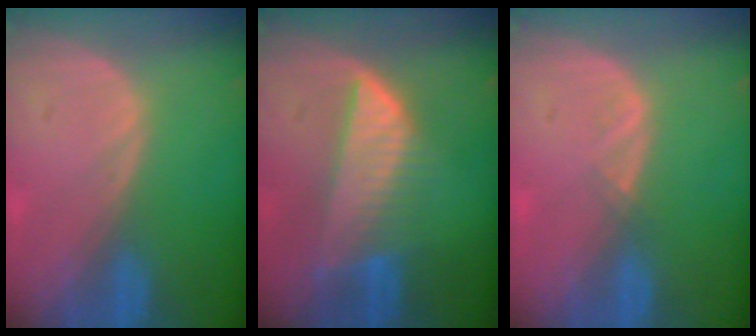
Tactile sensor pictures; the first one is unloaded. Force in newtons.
{"total": 7.5, "press": 6.8, "slide": 3.2}
{"total": 1.0, "press": 0.9, "slide": 0.5}